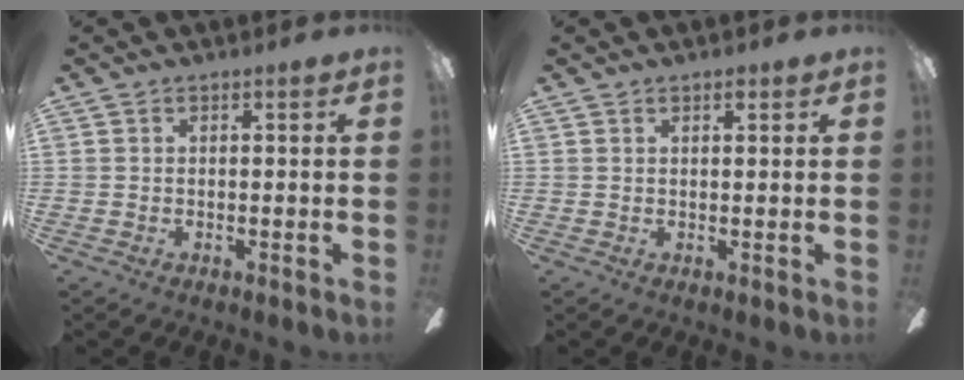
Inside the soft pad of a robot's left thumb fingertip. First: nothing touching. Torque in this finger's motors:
{"motor_torque": [-0.17, -0.08, -0.03, -0.08, 0.03]}